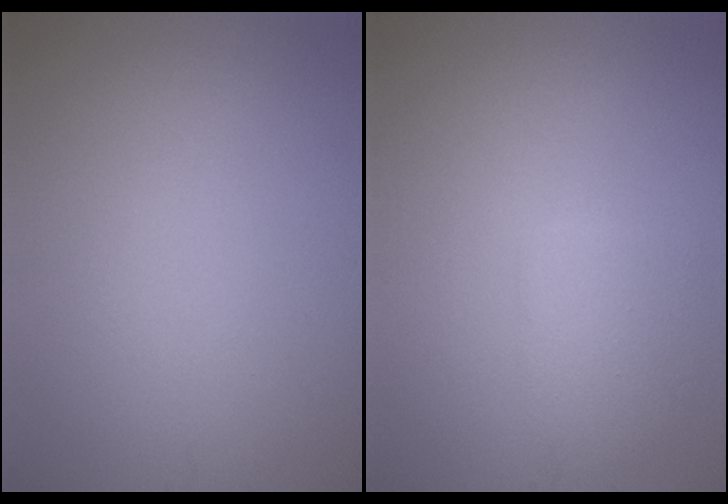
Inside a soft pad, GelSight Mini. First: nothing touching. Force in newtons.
{"total": 2.4, "press": 2.4, "slide": 0.2}